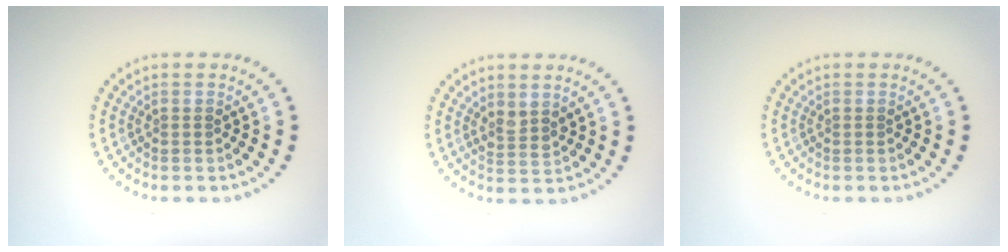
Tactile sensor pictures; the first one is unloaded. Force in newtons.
{"total": 1.5, "press": 1.2, "slide": 0.9}
{"total": 0.0}